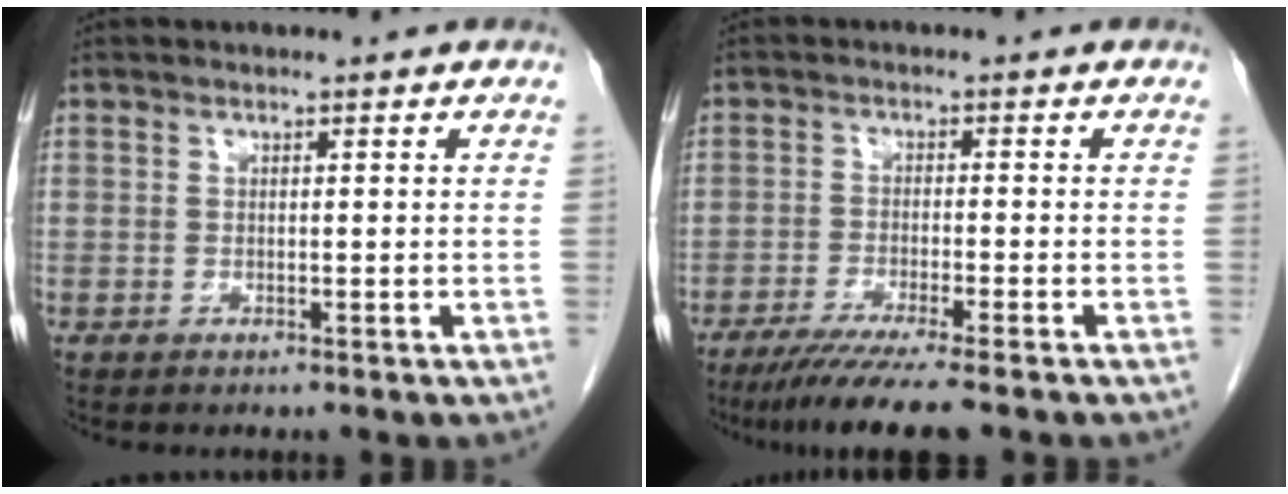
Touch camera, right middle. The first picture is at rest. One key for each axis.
{"total": 8.6, "fx": -6.8, "fy": -0.5, "fz": 5.3, "tx": -0.079, "ty": -0.023, "tz": -0.109}